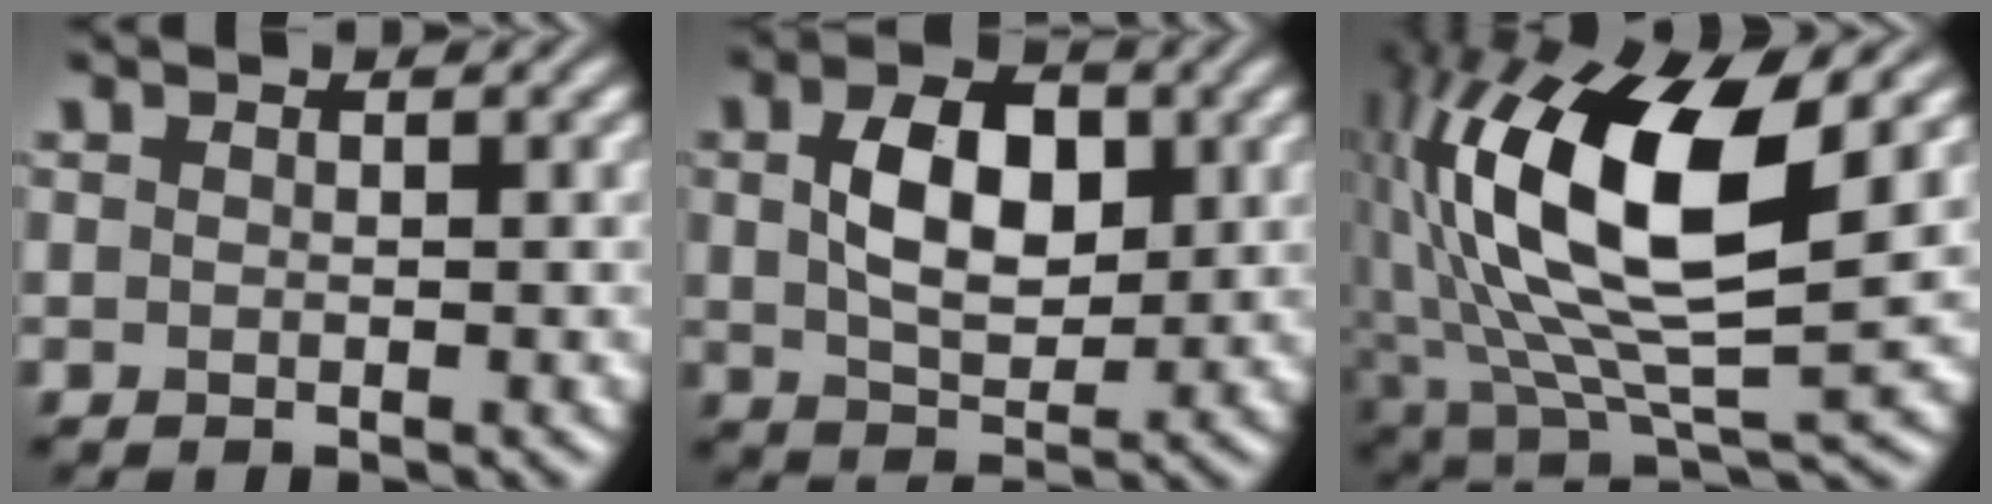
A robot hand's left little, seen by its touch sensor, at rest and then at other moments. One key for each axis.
{"total": 6.4, "fx": 1.2, "fy": 3.9, "fz": 4.9, "tx": -0.089, "ty": 0.003, "tz": 0.020}
{"total": 14.7, "fx": 2.9, "fy": 5.9, "fz": 13.2, "tx": -0.260, "ty": 0.009, "tz": 0.052}